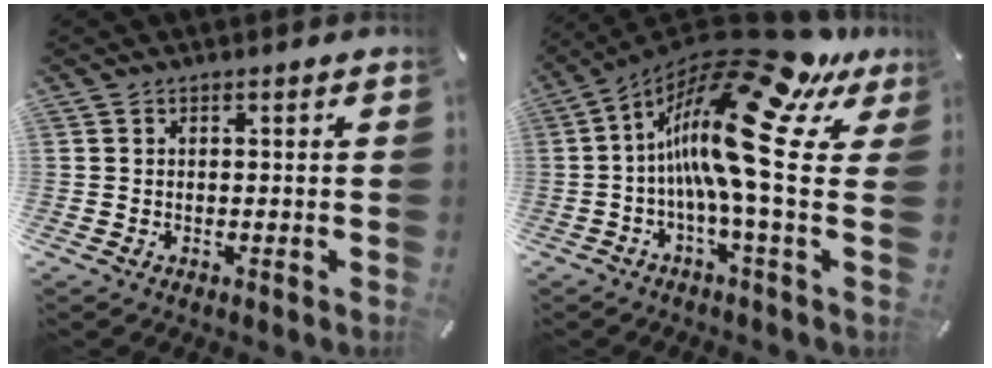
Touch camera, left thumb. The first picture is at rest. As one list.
[{"total": 21.5, "force": [7.6, 3.9, 19.7], "torque": [-0.375, -0.093, 0.117]}]